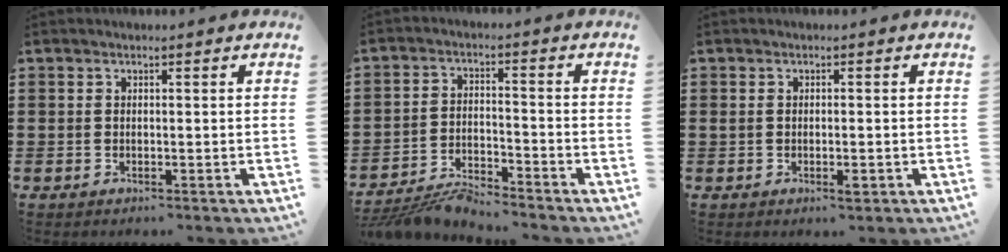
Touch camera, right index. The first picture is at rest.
{"total": 5.1, "force": [-5.0, 0.1, 1.0], "torque": [-0.030, -0.005, -0.102]}
{"total": 1.6, "force": [-0.4, 0.5, 1.5], "torque": [-0.027, -0.001, -0.007]}